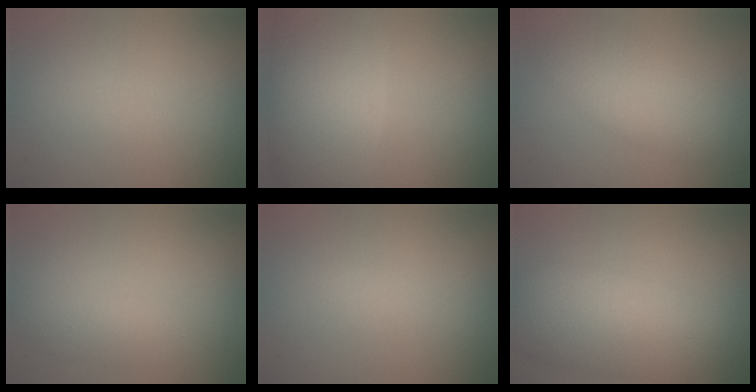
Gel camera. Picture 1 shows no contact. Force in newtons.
{"total": 8.3, "press": 8.3, "slide": 0.4}
{"total": 4.7, "press": 4.7, "slide": 0.3}
{"total": 1.8, "press": 1.8, "slide": 0.1}
{"total": 0.5, "press": 0.5, "slide": 0.0}
{"total": 6.6, "press": 6.6, "slide": 0.3}